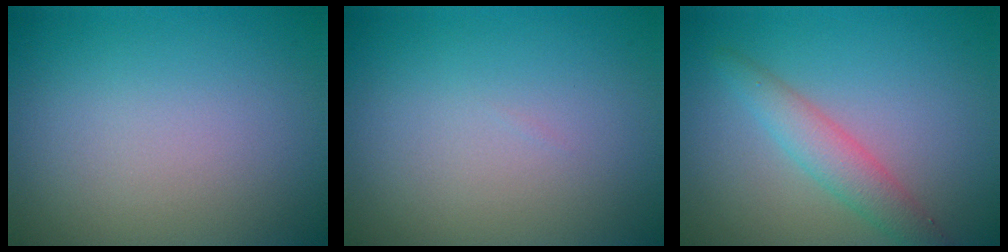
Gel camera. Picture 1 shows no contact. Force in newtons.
{"total": 0.0}
{"total": 3.0, "press": 3.0, "slide": 0.3}